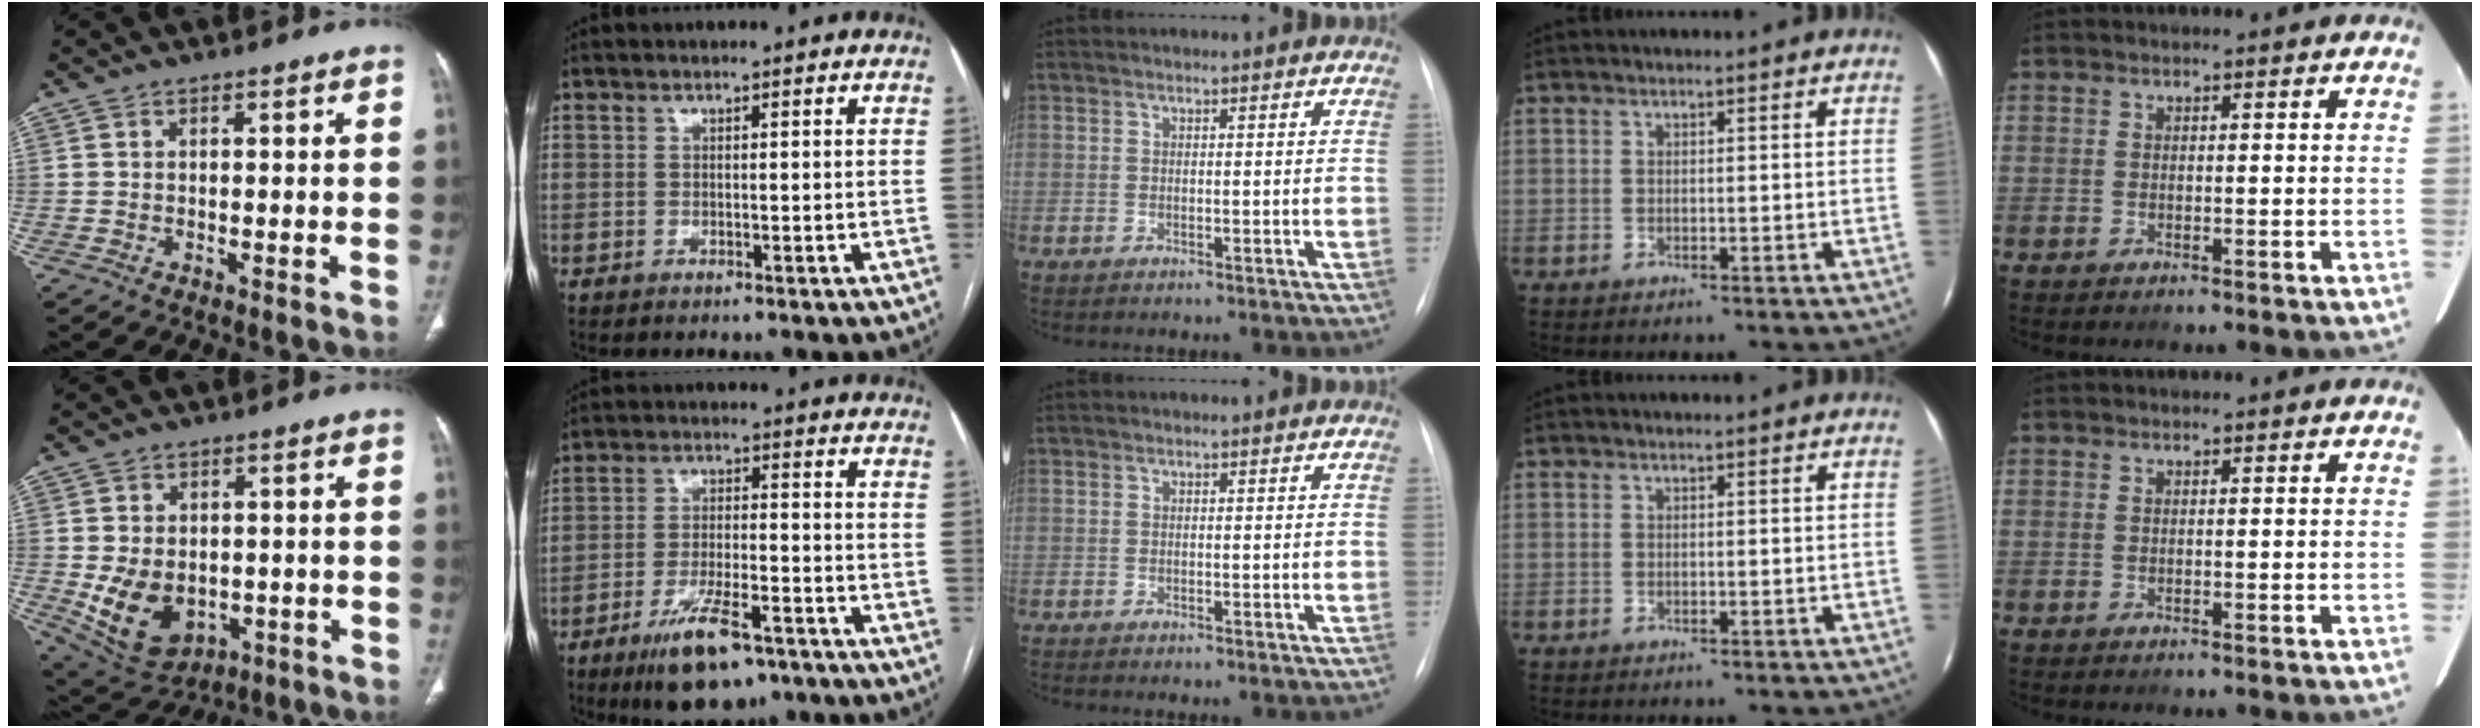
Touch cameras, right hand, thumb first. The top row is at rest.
{"thumb": {"total": 12.0, "force": [-2.2, 8.8, 7.9], "torque": [-0.115, 0.000, -0.008]}, "index": {"total": 11.0, "force": [-7.2, 3.2, 7.8], "torque": [-0.139, -0.010, -0.114]}}